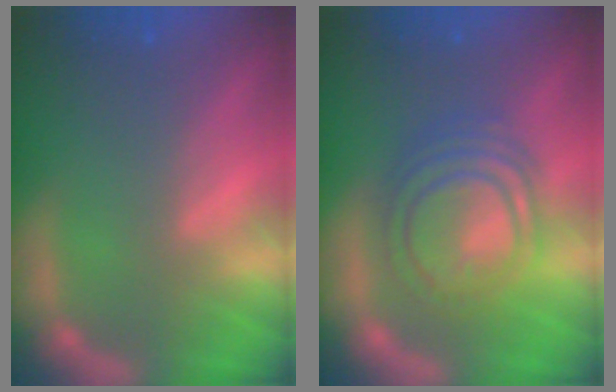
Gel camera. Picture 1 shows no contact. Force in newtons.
{"total": 8.6}